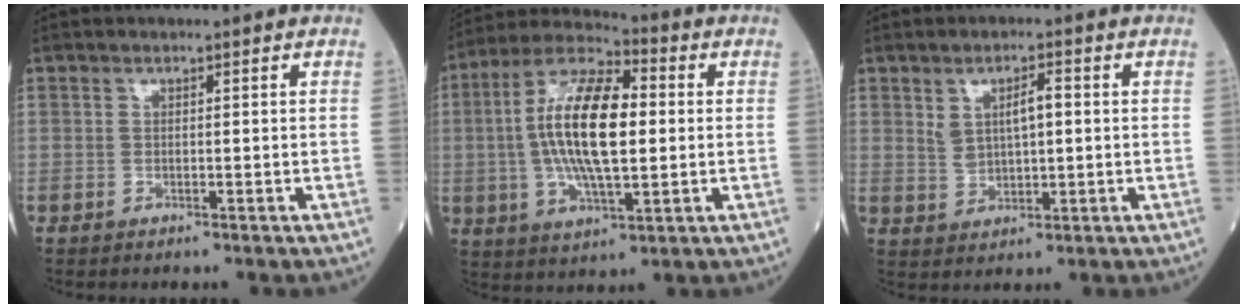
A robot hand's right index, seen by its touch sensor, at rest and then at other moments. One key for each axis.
{"total": 15.6, "fx": 0.7, "fy": 5.0, "fz": 14.8, "tx": -0.292, "ty": 0.013, "tz": 0.009}
{"total": 4.6, "fx": 1.1, "fy": 1.8, "fz": 4.1, "tx": -0.076, "ty": 0.009, "tz": 0.026}